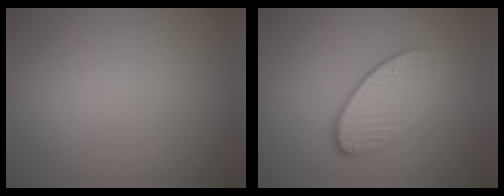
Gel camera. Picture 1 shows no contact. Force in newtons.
{"total": 4.3, "press": 3.3, "slide": 2.8}